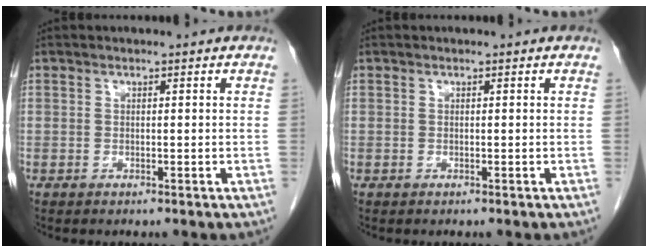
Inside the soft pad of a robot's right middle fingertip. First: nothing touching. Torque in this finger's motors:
{"motor_torque": [0.37, -0.09, -0.01, 0.00]}